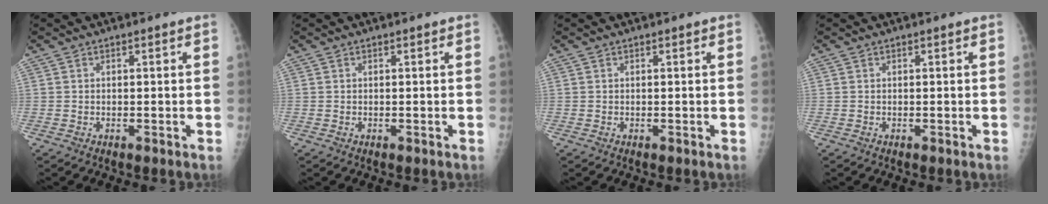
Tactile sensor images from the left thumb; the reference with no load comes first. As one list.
[{"total": 0.0}, {"total": 0.0}, {"total": 0.0}]